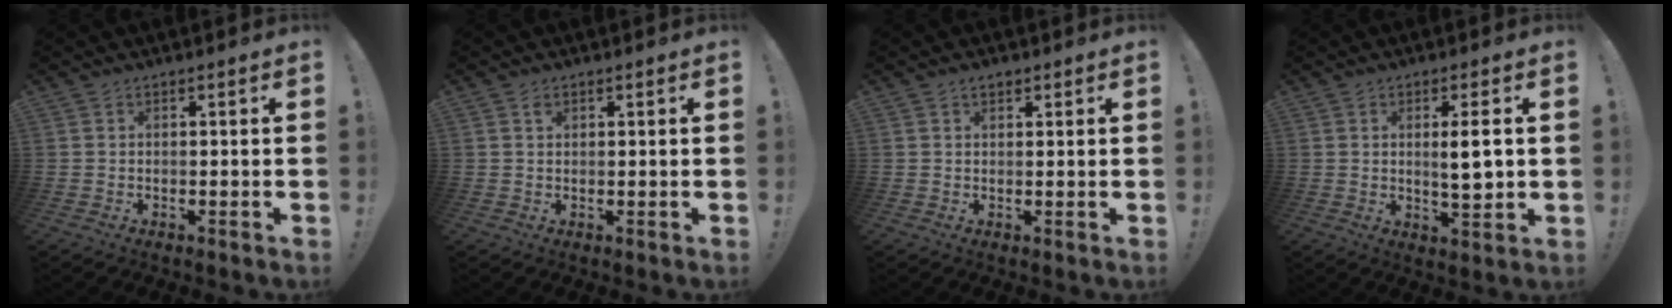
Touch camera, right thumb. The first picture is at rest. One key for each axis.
{"total": 1.0, "fx": 0.6, "fy": 0.6, "fz": 0.5, "tx": -0.004, "ty": -0.002, "tz": 0.010}
{"total": 1.9, "fx": 1.2, "fy": 1.0, "fz": 1.0, "tx": -0.006, "ty": -0.006, "tz": 0.020}
{"total": 6.4, "fx": 0.8, "fy": 0.8, "fz": 6.3, "tx": -0.092, "ty": -0.011, "tz": 0.007}